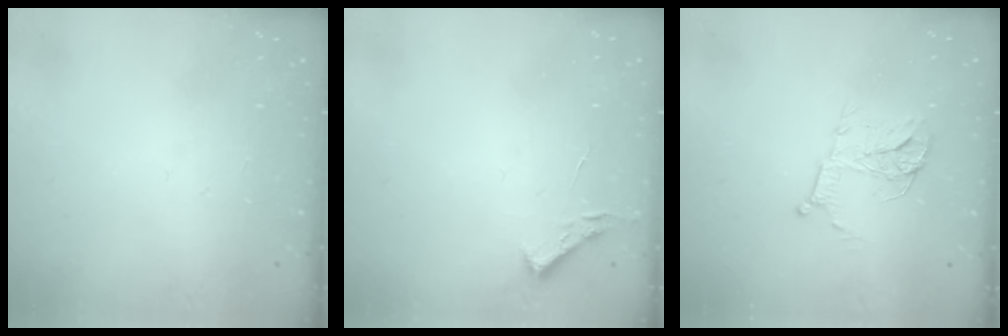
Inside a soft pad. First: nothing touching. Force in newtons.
{"total": 2.7, "press": 2.7, "slide": 0.4}
{"total": 10.4, "press": 10.4, "slide": 0.6}